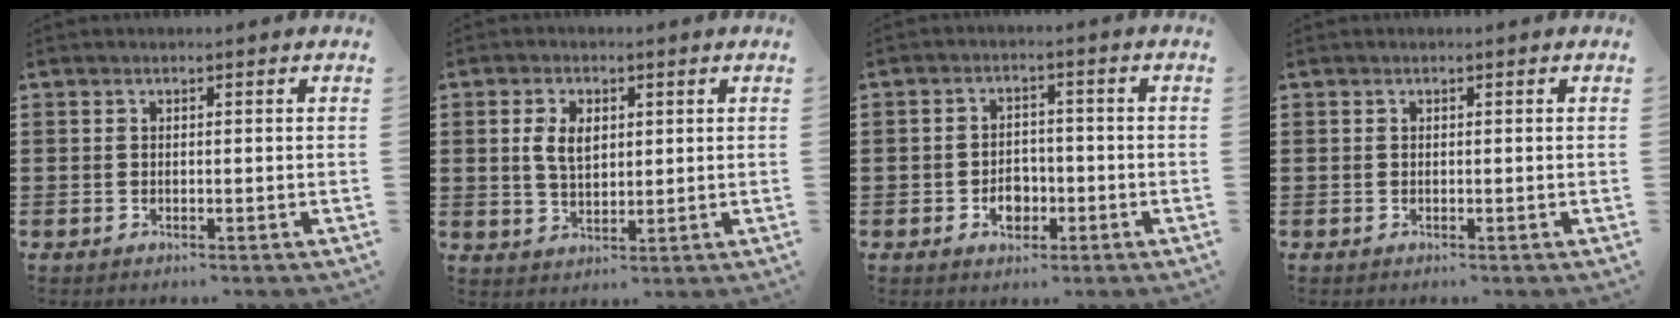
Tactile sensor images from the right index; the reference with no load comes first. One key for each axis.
{"total": 4.5, "fx": 0.9, "fy": 2.7, "fz": 3.5, "tx": -0.074, "ty": 0.005, "tz": 0.010}
{"total": 3.8, "fx": -1.3, "fy": 2.9, "fz": 2.1, "tx": -0.034, "ty": 0.002, "tz": -0.027}
{"total": 0.0}